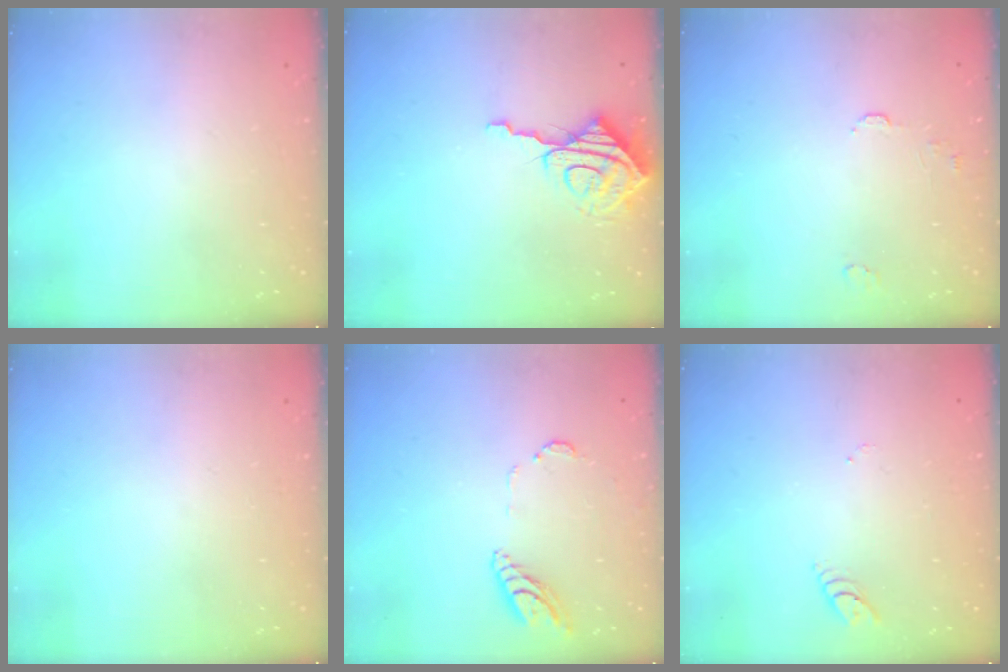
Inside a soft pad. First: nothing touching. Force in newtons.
{"total": 9.8, "press": 9.8, "slide": 0.7}
{"total": 4.6, "press": 4.6, "slide": 0.4}
{"total": 0.0}
{"total": 10.2, "press": 10.2, "slide": 1.3}
{"total": 2.9, "press": 2.8, "slide": 0.3}